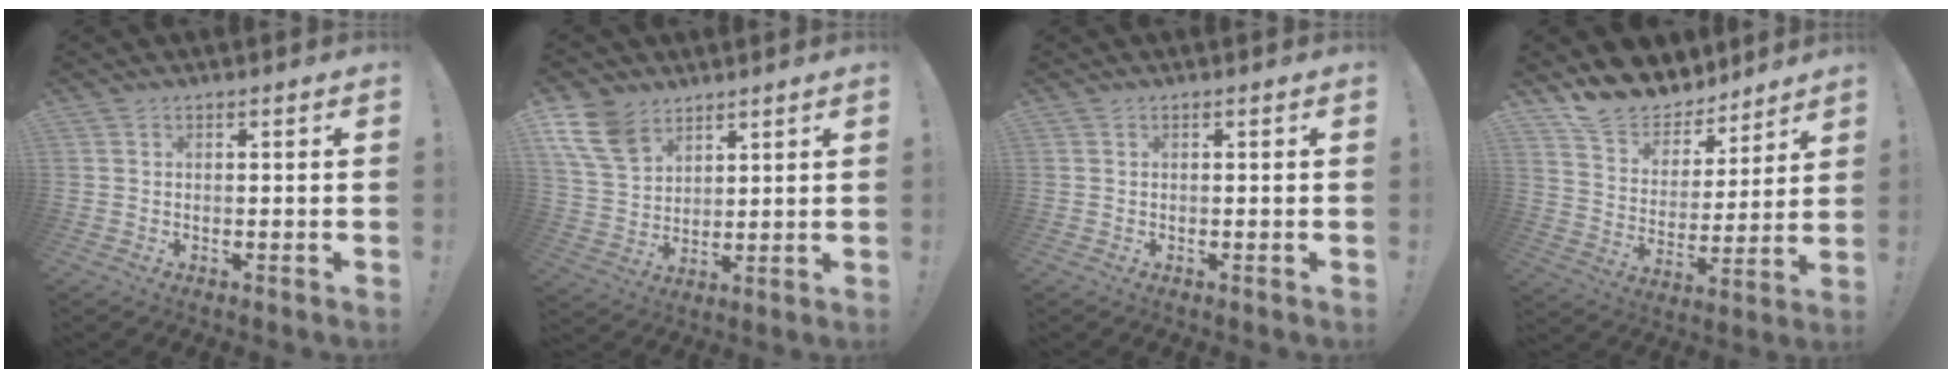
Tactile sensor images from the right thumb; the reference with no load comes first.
{"total": 12.6, "force": [7.8, 8.1, 5.7], "torque": [-0.107, -0.036, 0.159]}
{"total": 0.0}
{"total": 12.9, "force": [11.7, 5.3, 1.8], "torque": [-0.047, -0.103, 0.216]}